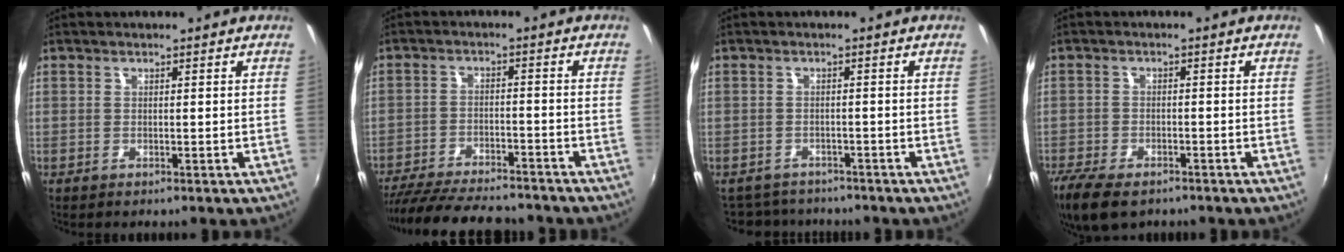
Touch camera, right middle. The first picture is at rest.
{"total": 19.1, "force": [-16.4, 4.9, 8.5], "torque": [-0.175, -0.023, -0.246]}
{"total": 6.8, "force": [-6.1, 2.8, 1.3], "torque": [-0.040, -0.004, -0.093]}
{"total": 10.2, "force": [-7.5, 4.3, 5.4], "torque": [-0.139, -0.035, -0.136]}